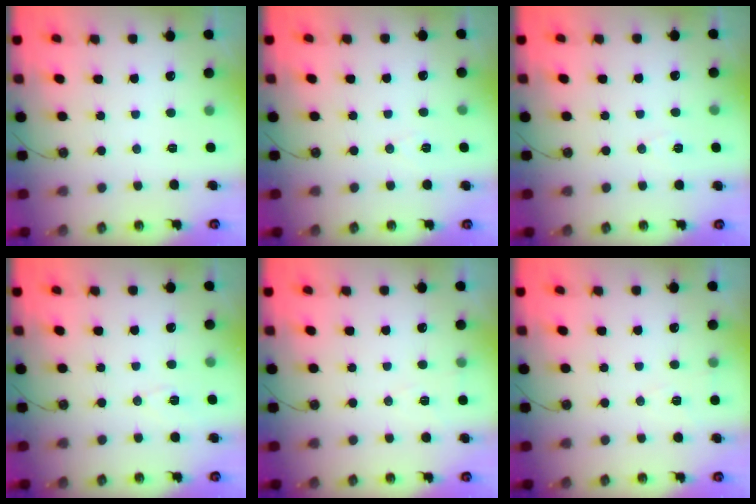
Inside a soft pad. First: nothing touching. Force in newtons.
{"total": 5.7, "press": 3.6, "slide": 4.4}
{"total": 5.0, "press": 3.9, "slide": 3.1}
{"total": 4.9, "press": 4.2, "slide": 2.4}
{"total": 6.9, "press": 5.7, "slide": 4.0}
{"total": 6.9, "press": 5.7, "slide": 4.0}